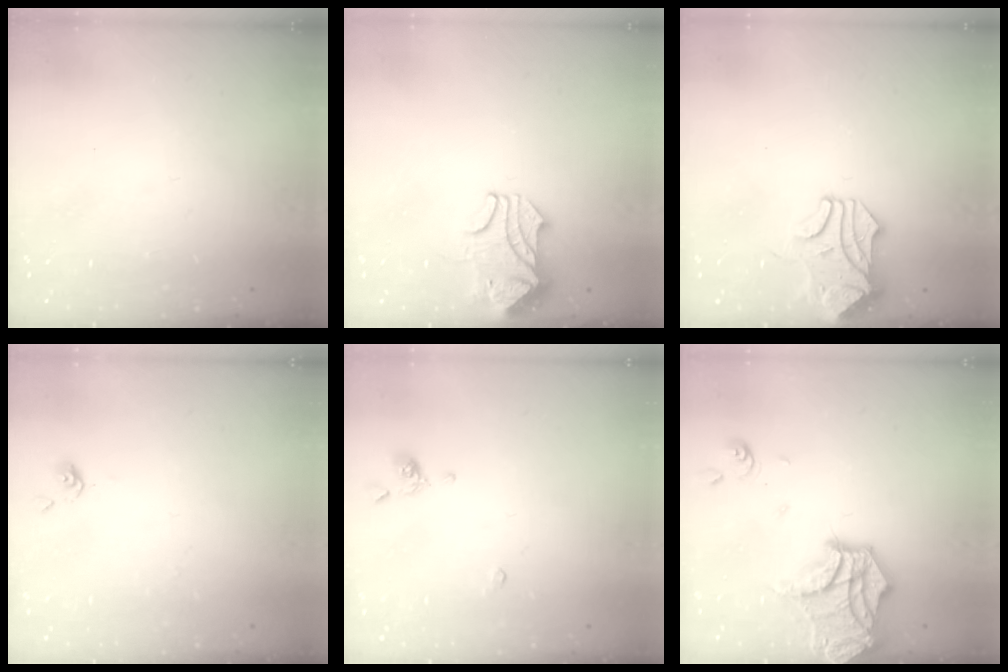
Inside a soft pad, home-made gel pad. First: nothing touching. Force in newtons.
{"total": 2.2, "press": 2.0, "slide": 0.8}
{"total": 1.1, "press": 1.0, "slide": 0.3}
{"total": 0.0}
{"total": 0.6, "press": 0.4, "slide": 0.4}
{"total": 13.6, "press": 13.3, "slide": 2.7}